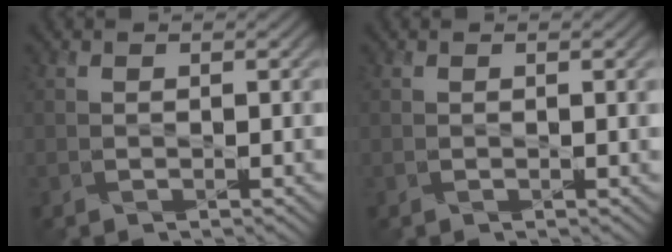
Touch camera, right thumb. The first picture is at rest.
{"total": 0.9, "force": [0.2, 0.0, 0.9], "torque": [-0.012, -0.001, 0.002]}